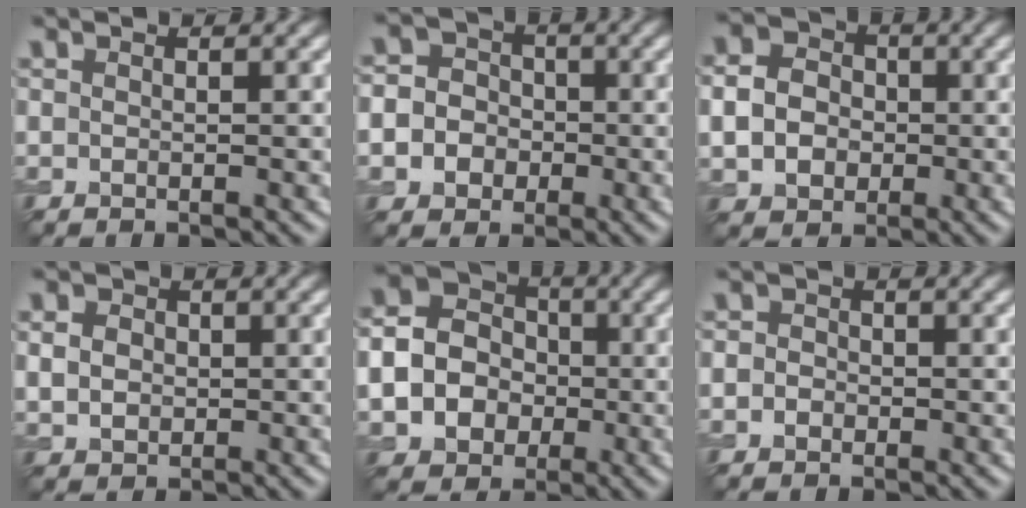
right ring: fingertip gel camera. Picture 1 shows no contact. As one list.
[{"total": 7.5, "force": [-2.1, 6.9, 2.1], "torque": [-0.028, -0.005, -0.067]}, {"total": 4.8, "force": [-0.3, 4.1, 2.4], "torque": [-0.048, 0.003, -0.013]}, {"total": 2.8, "force": [0.3, 2.3, 1.4], "torque": [-0.032, 0.003, 0.002]}, {"total": 10.5, "force": [-2.1, 9.5, 4.2], "torque": [-0.103, -0.017, -0.056]}, {"total": 1.9, "force": [-0.2, 1.7, 0.8], "torque": [0.007, 0.008, -0.019]}]